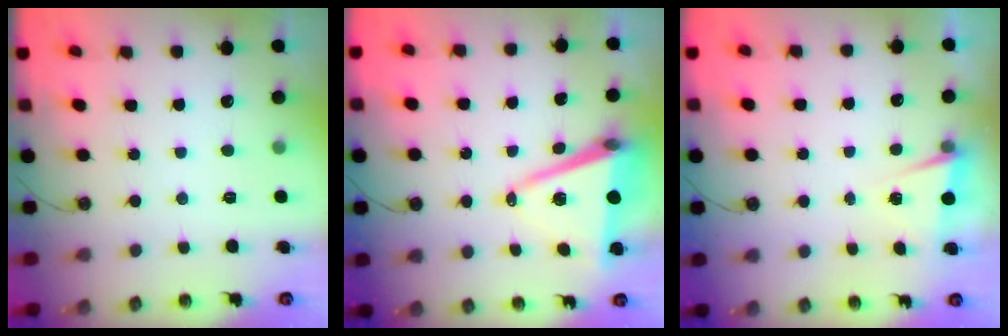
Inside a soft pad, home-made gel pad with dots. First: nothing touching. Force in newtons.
{"total": 11.2, "press": 10.4, "slide": 4.0}
{"total": 2.3, "press": 2.0, "slide": 1.1}